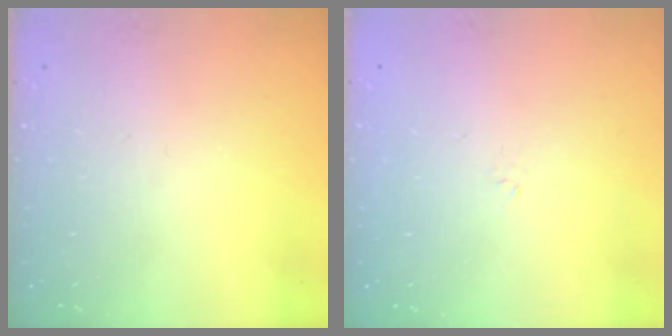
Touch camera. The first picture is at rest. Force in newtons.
{"total": 1.2, "press": 1.2, "slide": 0.4}